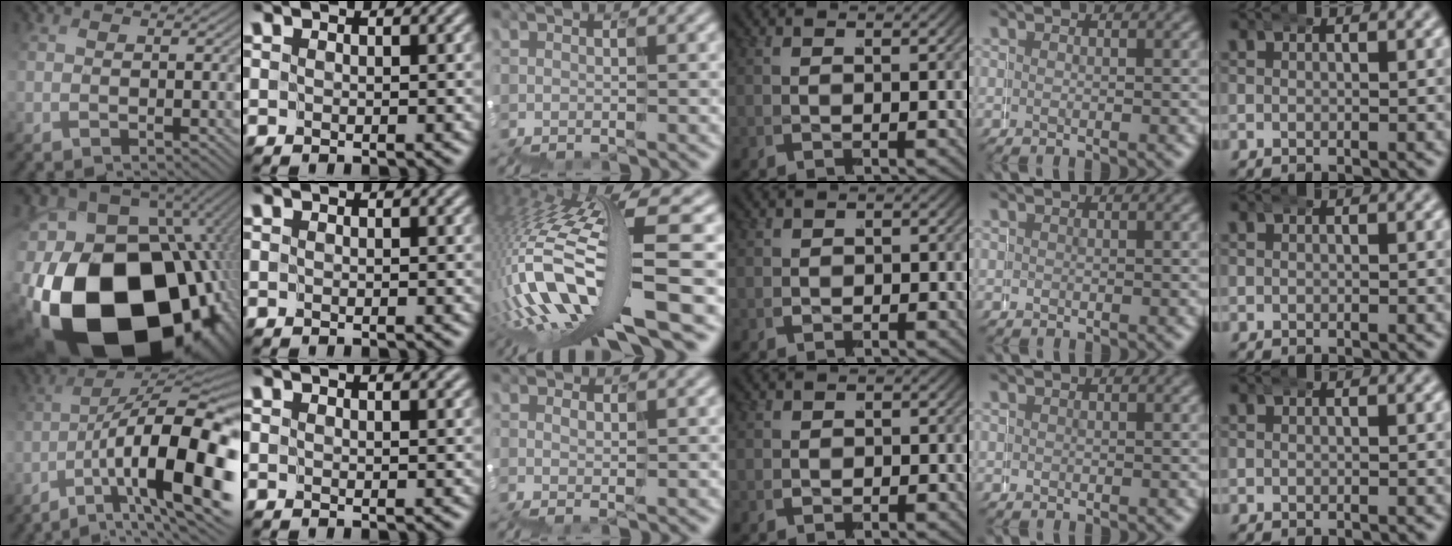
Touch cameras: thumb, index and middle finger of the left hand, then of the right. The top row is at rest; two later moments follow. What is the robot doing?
{"motion": "wrap", "object": "duck tape"}